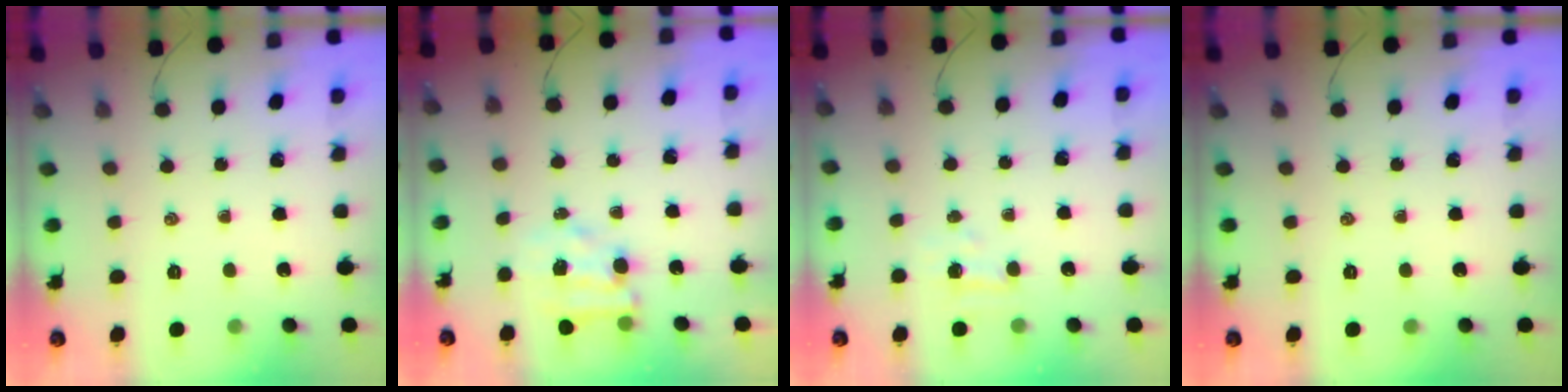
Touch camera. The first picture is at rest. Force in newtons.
{"total": 5.1, "press": 5.0, "slide": 0.9}
{"total": 2.7, "press": 2.6, "slide": 0.7}
{"total": 0.0}